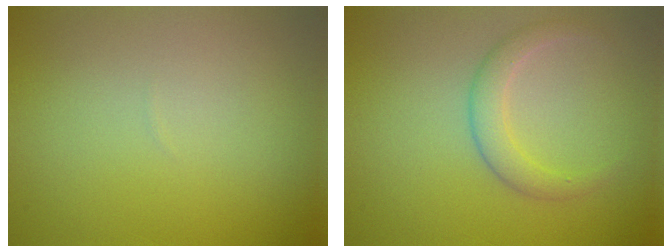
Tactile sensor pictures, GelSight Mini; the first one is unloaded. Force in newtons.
{"total": 2.3, "press": 2.3, "slide": 0.1}